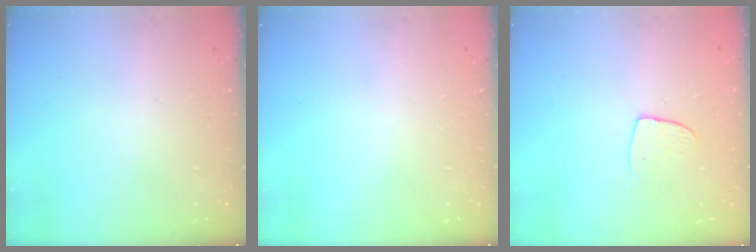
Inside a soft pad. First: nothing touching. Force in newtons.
{"total": 0.0}
{"total": 4.3, "press": 4.3, "slide": 0.3}